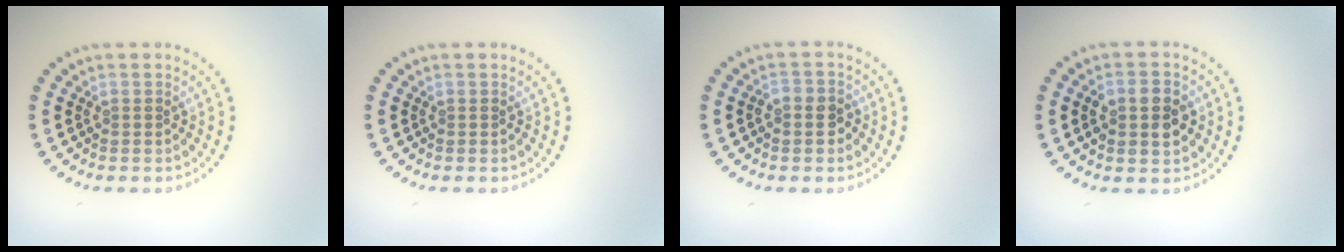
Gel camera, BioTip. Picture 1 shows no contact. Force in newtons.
{"total": 0.0}
{"total": 1.9, "press": 1.9, "slide": 0.6}
{"total": 3.7, "press": 3.7, "slide": 0.2}